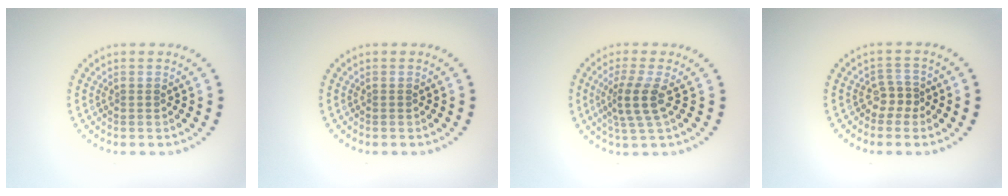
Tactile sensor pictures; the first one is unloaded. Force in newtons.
{"total": 0.0}
{"total": 3.1, "press": 2.3, "slide": 2.0}
{"total": 1.8, "press": 1.3, "slide": 1.3}